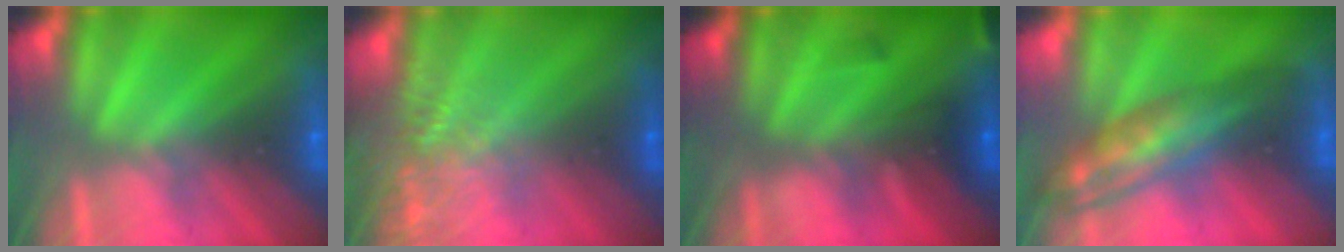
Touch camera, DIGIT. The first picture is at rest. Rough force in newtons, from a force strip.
{"total": 7.2}
{"total": 9.4}
{"total": 2.8}